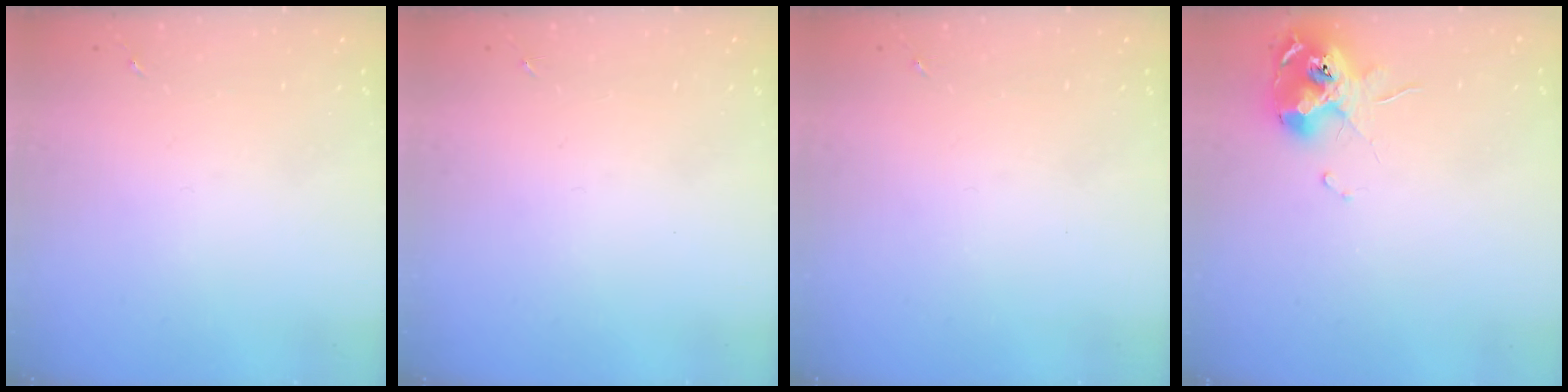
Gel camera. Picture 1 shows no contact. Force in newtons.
{"total": 0.0}
{"total": 0.0}
{"total": 12.0, "press": 11.9, "slide": 1.4}